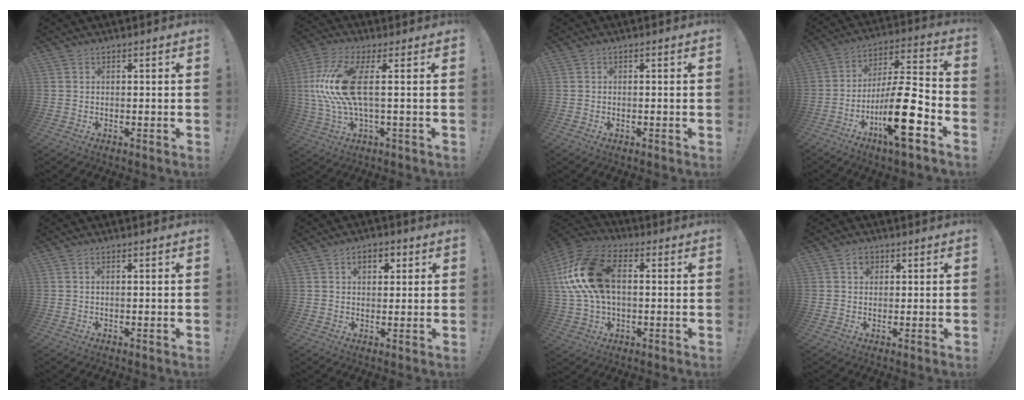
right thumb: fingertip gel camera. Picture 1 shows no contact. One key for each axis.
{"total": 15.8, "fx": 1.7, "fy": 4.8, "fz": 15.0, "tx": -0.319, "ty": -0.012, "tz": 0.022}
{"total": 0.5, "fx": -0.5, "fy": 0.0, "fz": 0.2, "tx": -0.007, "ty": 0.001, "tz": -0.008}
{"total": 21.8, "fx": -8.7, "fy": 6.0, "fz": 19.0, "tx": -0.330, "ty": 0.053, "tz": -0.134}
{"total": 0.7, "fx": 0.1, "fy": -0.1, "fz": 0.7, "tx": -0.023, "ty": 0.004, "tz": 0.003}
{"total": 4.8, "fx": 1.7, "fy": 3.2, "fz": 3.1, "tx": -0.039, "ty": 0.000, "tz": 0.025}
{"total": 19.1, "fx": 2.6, "fy": 11.7, "fz": 14.9, "tx": -0.276, "ty": 0.011, "tz": 0.050}
{"total": 2.3, "fx": 1.0, "fy": 1.9, "fz": 0.9, "tx": -0.002, "ty": -0.004, "tz": 0.013}